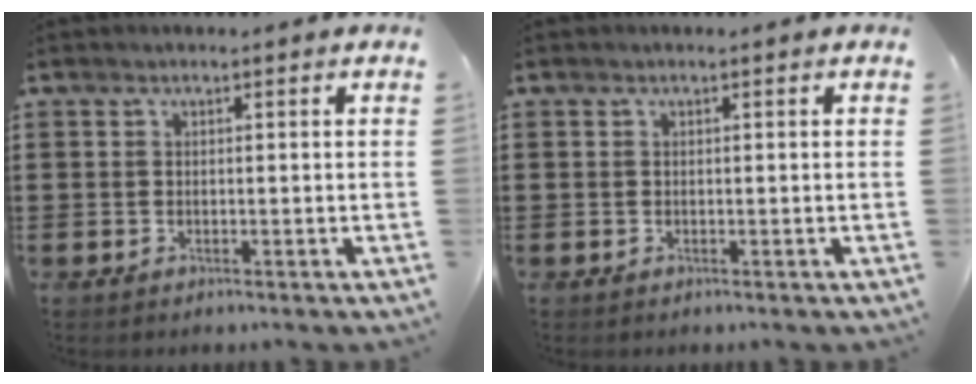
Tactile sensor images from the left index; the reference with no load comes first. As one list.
[{"total": 0.0}]